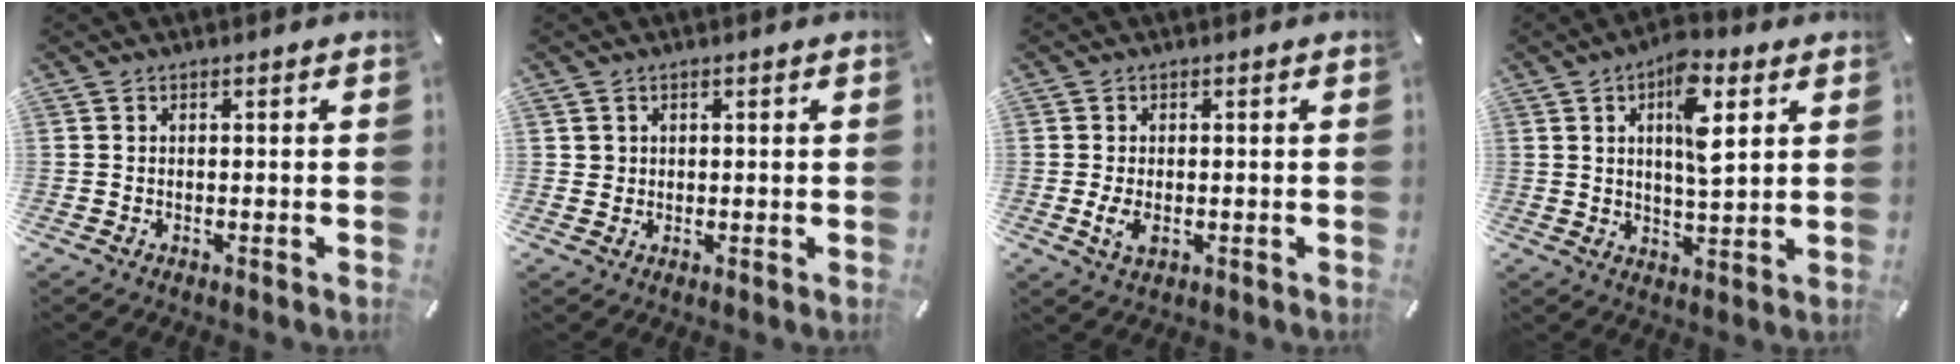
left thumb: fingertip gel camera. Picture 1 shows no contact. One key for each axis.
{"total": 1.8, "fx": 0.8, "fy": 1.6, "fz": -0.1, "tx": 0.001, "ty": 0.003, "tz": 0.013}
{"total": 3.5, "fx": -0.5, "fy": 2.0, "fz": 2.8, "tx": -0.070, "ty": -0.006, "tz": -0.012}
{"total": 10.3, "fx": 4.4, "fy": 4.2, "fz": 8.3, "tx": -0.130, "ty": -0.009, "tz": 0.070}